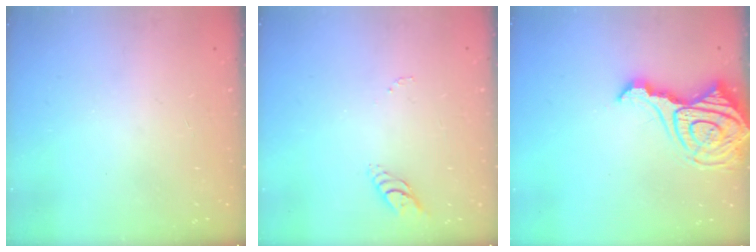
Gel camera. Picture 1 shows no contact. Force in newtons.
{"total": 4.8, "press": 4.8, "slide": 0.5}
{"total": 19.8, "press": 19.7, "slide": 2.1}